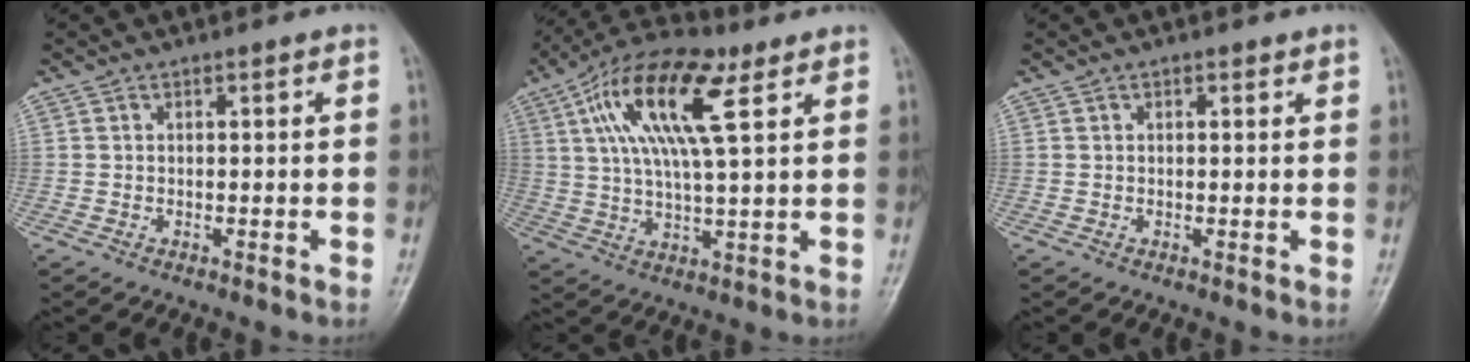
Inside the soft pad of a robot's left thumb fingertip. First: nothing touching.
{"total": 16.2, "force": [6.3, 5.3, 14.0], "torque": [-0.261, 0.008, 0.106]}
{"total": 0.7, "force": [0.5, 0.4, 0.4], "torque": [-0.003, -0.002, 0.004]}